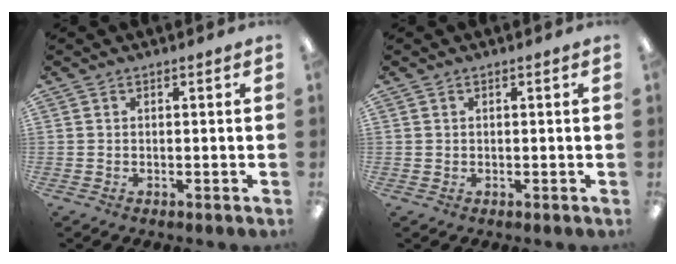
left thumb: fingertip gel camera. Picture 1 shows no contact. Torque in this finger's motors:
{"motor_torque": [-0.18, 0.14, 0.16, -0.20, 0.01]}